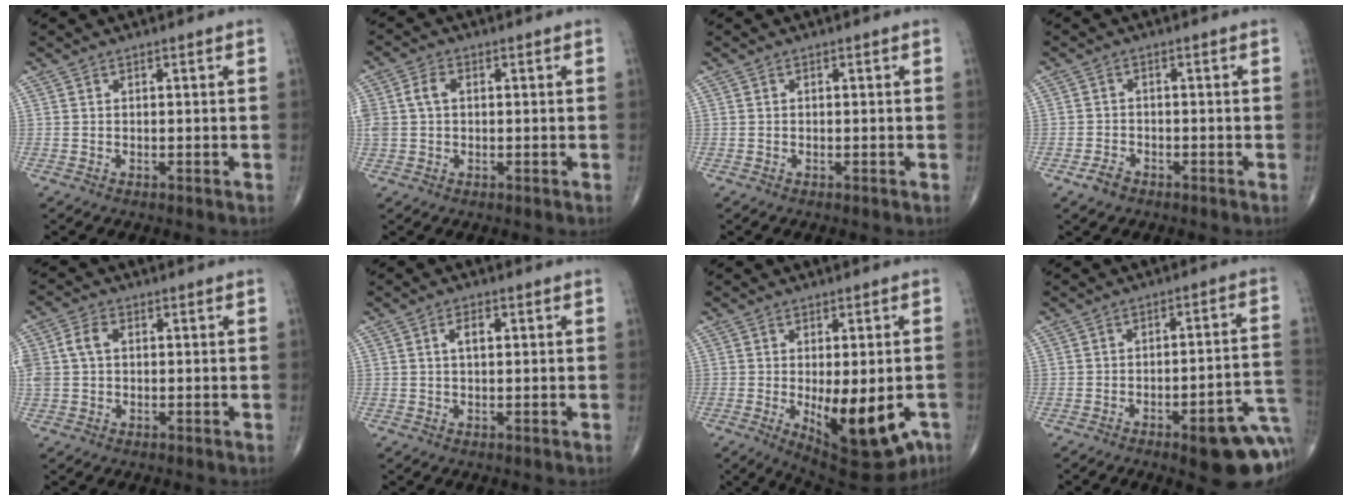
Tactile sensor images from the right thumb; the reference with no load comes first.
{"total": 5.1, "force": [0.7, 3.6, 3.6], "torque": [-0.089, 0.018, 0.015]}
{"total": 0.0}
{"total": 1.5, "force": [-1.0, 1.0, 0.6], "torque": [-0.011, 0.002, -0.019]}
{"total": 6.1, "force": [0.8, 4.4, 4.1], "torque": [-0.097, 0.021, 0.018]}
{"total": 2.7, "force": [0.7, 1.4, 2.2], "torque": [-0.035, 0.003, 0.009]}
{"total": 16.1, "force": [-5.2, 6.8, 13.7], "torque": [-0.163, -0.004, -0.051]}
{"total": 15.1, "force": [-6.7, 4.5, 12.7], "torque": [-0.096, 0.049, -0.070]}